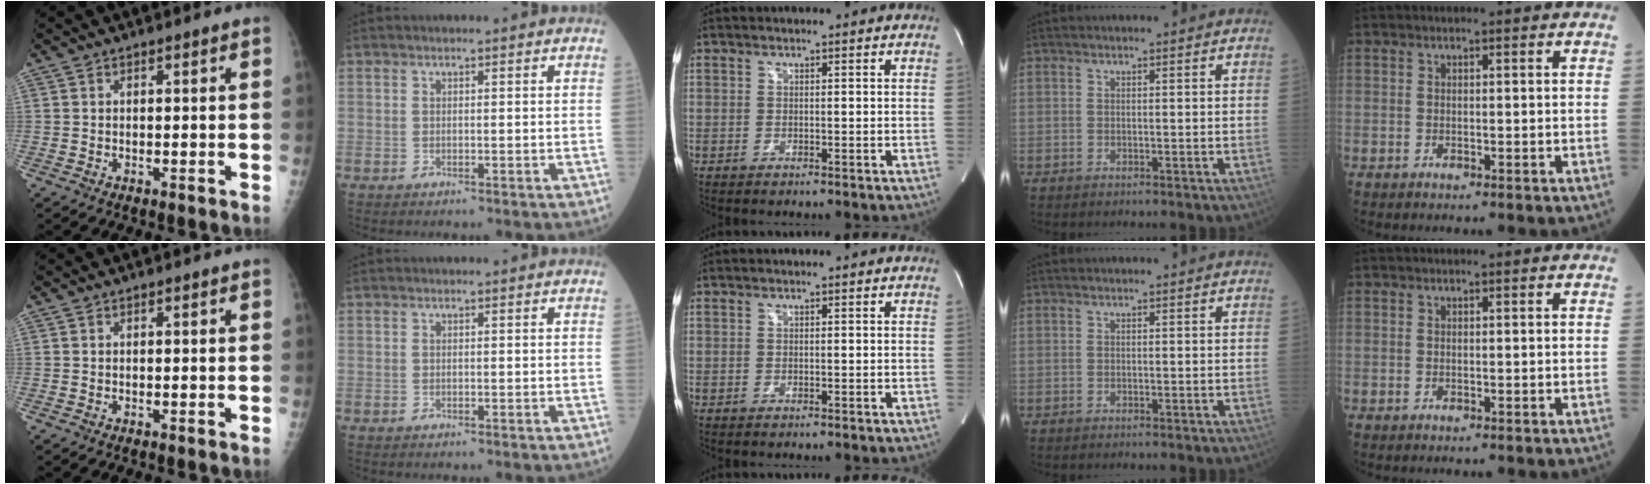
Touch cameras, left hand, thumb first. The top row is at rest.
{}